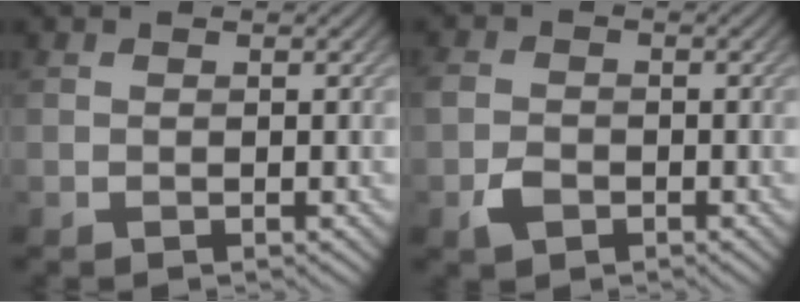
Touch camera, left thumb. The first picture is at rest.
{"total": 2.7, "force": [-1.4, 1.9, 1.4], "torque": [-0.036, -0.001, -0.034]}